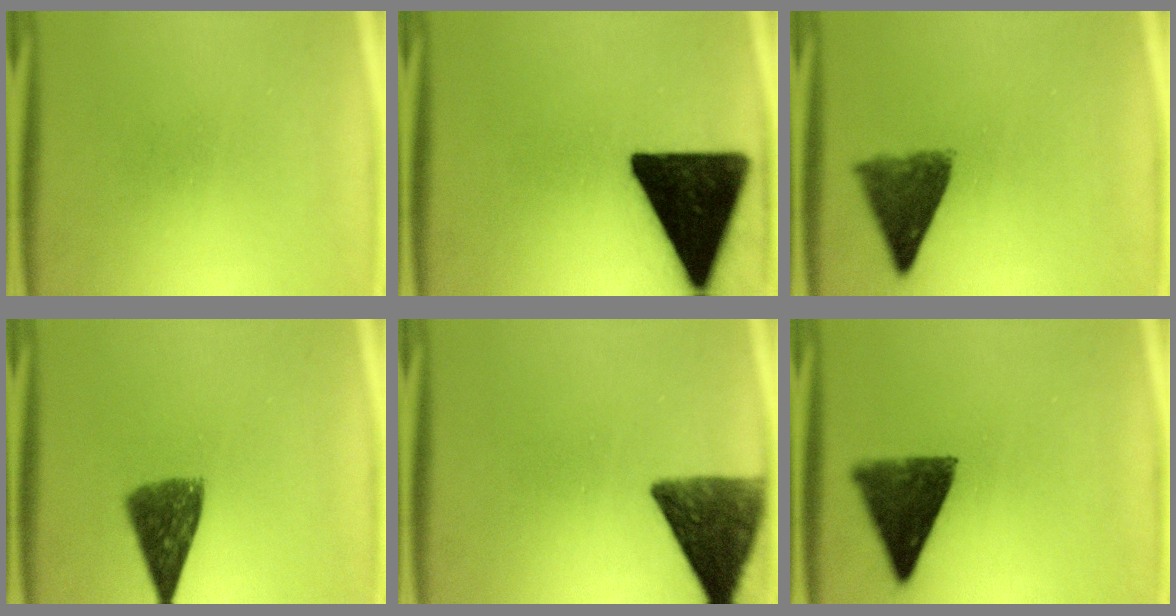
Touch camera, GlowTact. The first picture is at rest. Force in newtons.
{"total": 19.7}
{"total": 7.7}
{"total": 8.1}
{"total": 11.1}
{"total": 10.3}